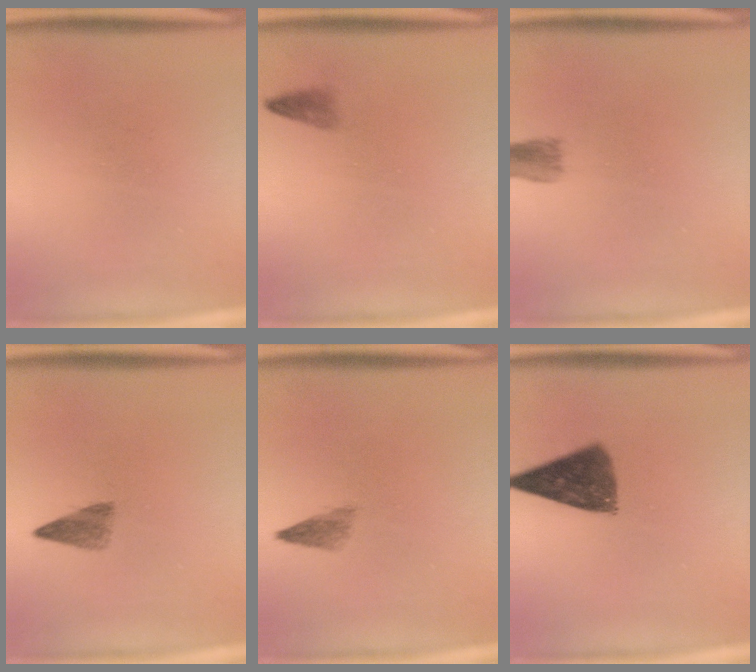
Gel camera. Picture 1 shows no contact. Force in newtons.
{"total": 1.2}
{"total": 2.5}
{"total": 2.8}
{"total": 1.9}
{"total": 9.4}